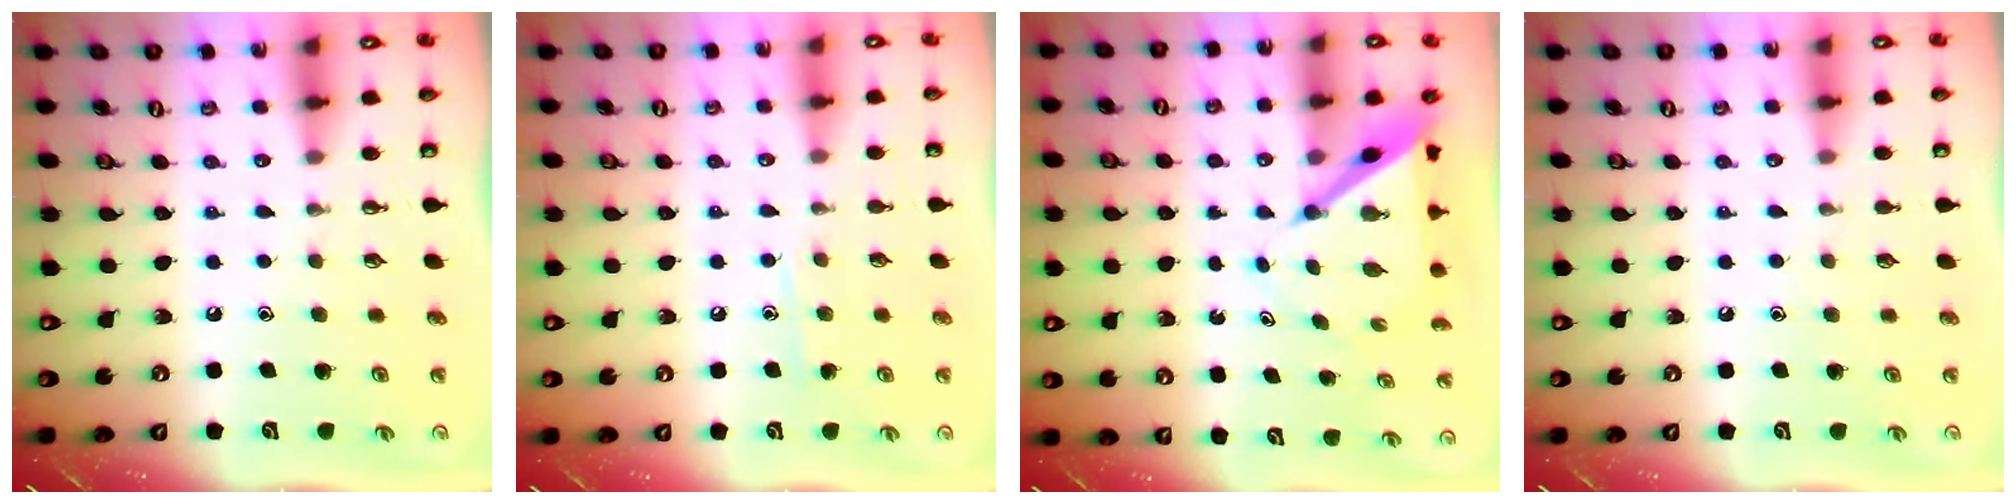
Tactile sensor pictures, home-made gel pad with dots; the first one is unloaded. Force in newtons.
{"total": 6.9, "press": 6.9, "slide": 0.8}
{"total": 6.0, "press": 5.9, "slide": 0.6}
{"total": 3.4, "press": 3.3, "slide": 0.3}